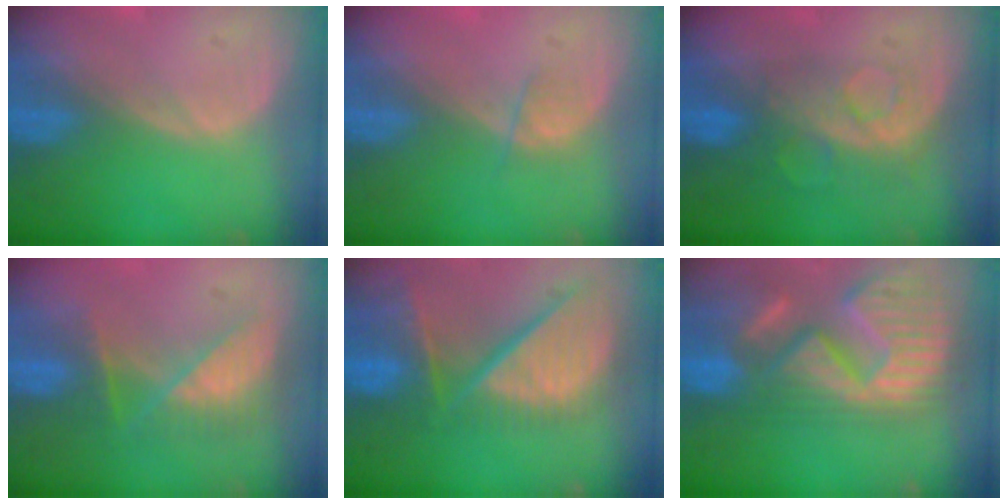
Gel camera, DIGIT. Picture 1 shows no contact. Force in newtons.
{"total": 1.9, "press": 1.7, "slide": 0.8}
{"total": 8.5, "press": 7.2, "slide": 4.6}
{"total": 8.3, "press": 7.1, "slide": 4.3}
{"total": 13.2, "press": 11.0, "slide": 7.3}
{"total": 15.2, "press": 12.6, "slide": 8.4}